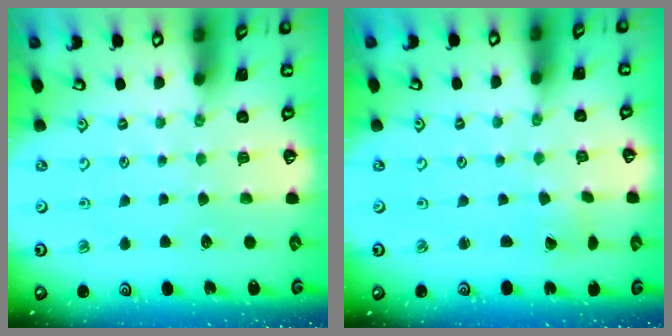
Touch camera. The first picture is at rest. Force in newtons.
{"total": 1.2, "press": 1.2, "slide": 0.1}